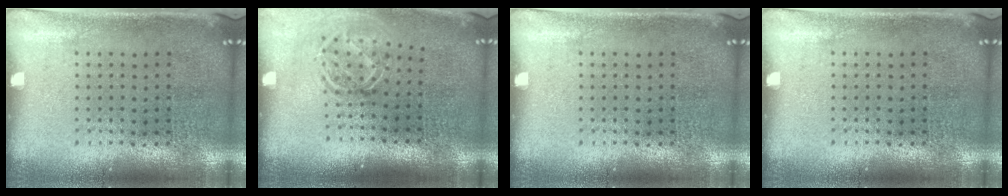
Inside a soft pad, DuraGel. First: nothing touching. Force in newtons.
{"total": 1.7, "press": 1.3, "slide": 1.2}
{"total": 0.0}
{"total": 0.0}